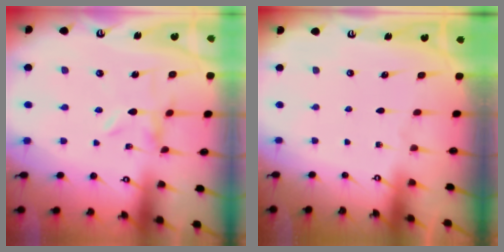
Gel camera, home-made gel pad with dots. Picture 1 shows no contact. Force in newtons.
{"total": 0.0}